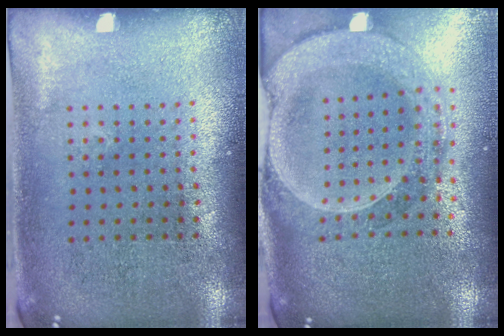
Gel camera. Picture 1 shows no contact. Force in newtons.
{"total": 2.7, "press": 2.4, "slide": 1.2}